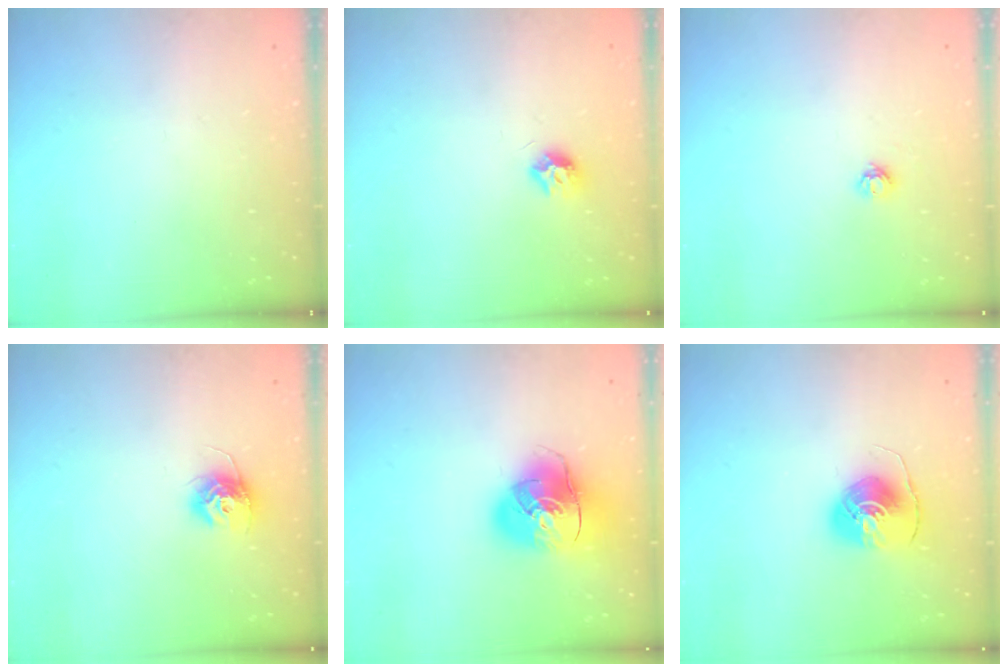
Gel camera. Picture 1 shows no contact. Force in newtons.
{"total": 7.4, "press": 7.4, "slide": 0.2}
{"total": 3.8, "press": 3.8, "slide": 0.5}
{"total": 10.3, "press": 10.3, "slide": 0.4}
{"total": 16.3, "press": 16.1, "slide": 2.4}
{"total": 8.8, "press": 8.7, "slide": 0.7}